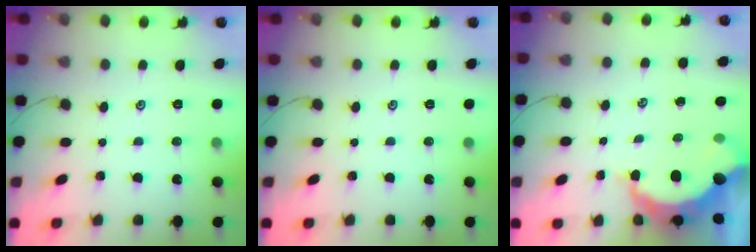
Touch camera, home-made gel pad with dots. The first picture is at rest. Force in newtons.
{"total": 0.0}
{"total": 8.9, "press": 8.8, "slide": 0.9}